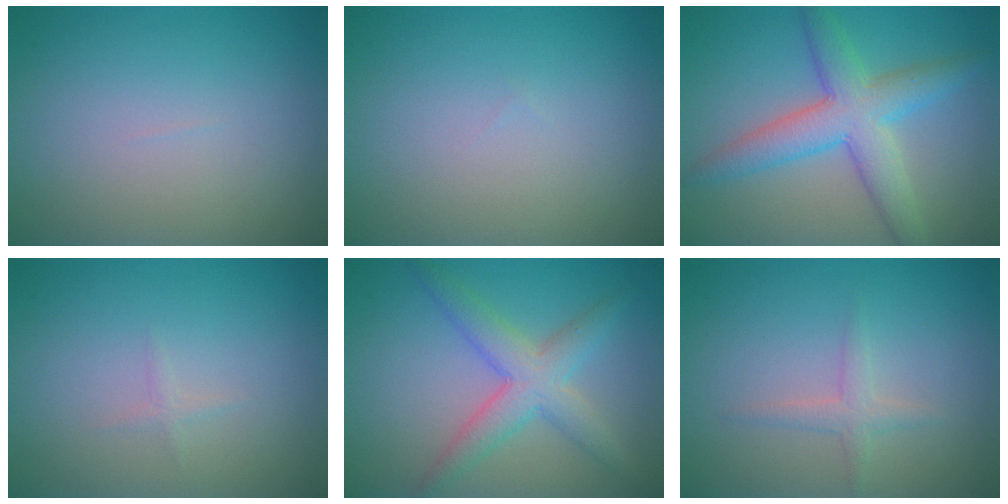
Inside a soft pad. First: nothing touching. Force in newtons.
{"total": 0.0}
{"total": 6.0, "press": 6.0, "slide": 0.1}
{"total": 0.6, "press": 0.6, "slide": 0.0}
{"total": 4.5, "press": 4.5, "slide": 0.3}
{"total": 1.5, "press": 1.5, "slide": 0.1}